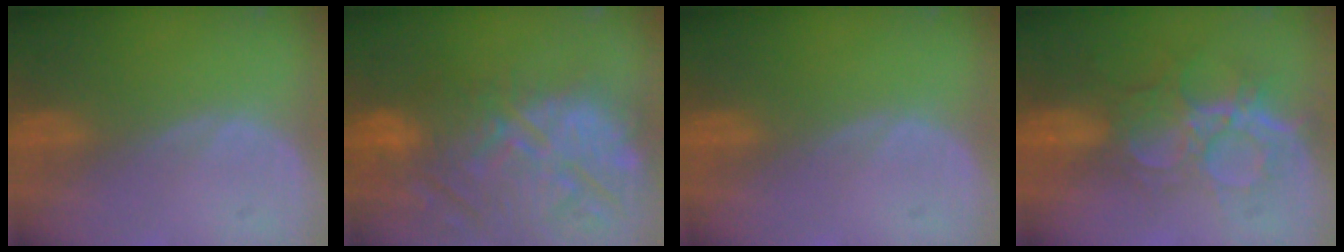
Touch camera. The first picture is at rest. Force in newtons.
{"total": 14.5, "press": 12.7, "slide": 7.0}
{"total": 0.0}
{"total": 9.4, "press": 8.0, "slide": 5.0}